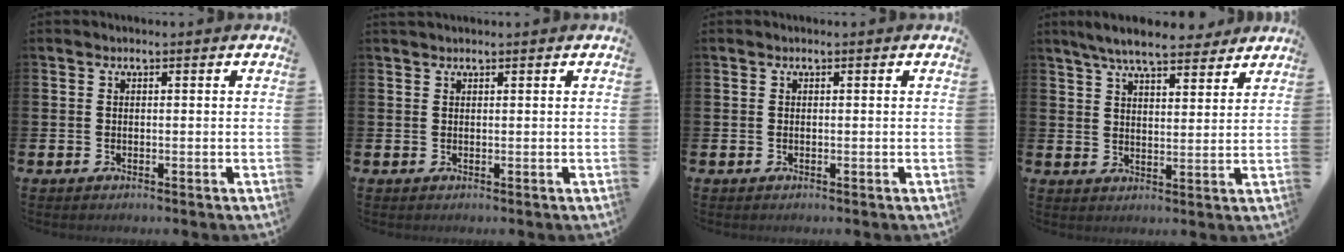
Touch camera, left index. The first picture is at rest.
{"total": 0.9, "force": [0.8, 0.1, 0.2], "torque": [0.004, -0.002, 0.014]}
{"total": 0.0}
{"total": 7.2, "force": [6.6, 1.4, 2.6], "torque": [-0.061, -0.024, 0.117]}